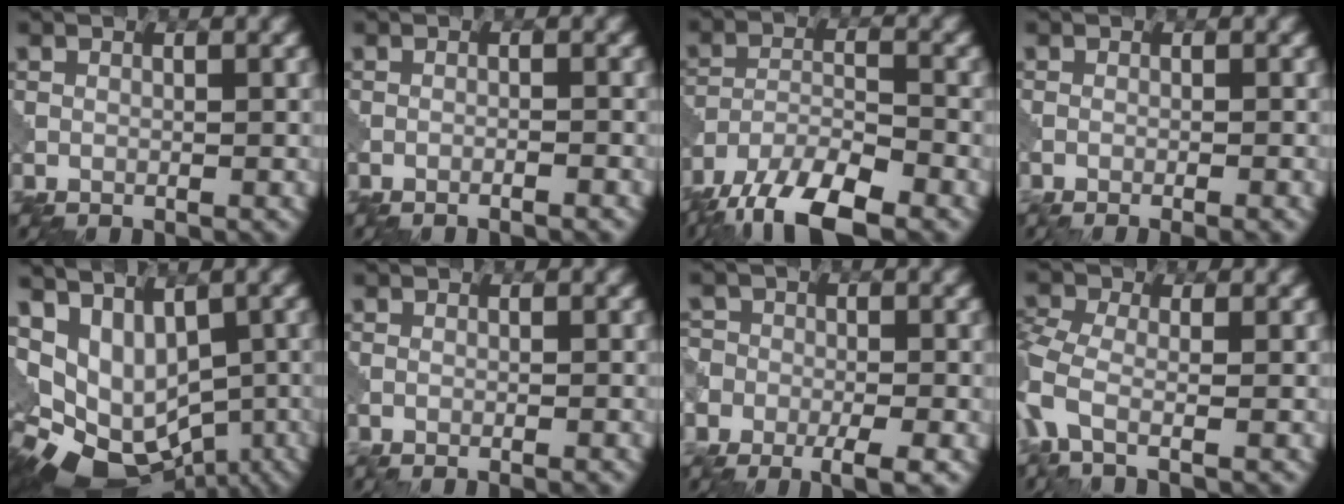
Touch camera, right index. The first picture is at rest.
{"total": 0.9, "force": [-0.8, 0.3, 0.2], "torque": [0.021, 0.000, -0.032]}
{"total": 9.1, "force": [-7.7, 2.4, 4.2], "torque": [-0.085, -0.010, -0.140]}
{"total": 2.5, "force": [-0.8, 1.2, 2.1], "torque": [-0.003, 0.004, -0.025]}
{"total": 9.1, "force": [-2.3, 6.6, 5.8], "torque": [-0.099, 0.000, 0.008]}
{"total": 1.5, "force": [-0.3, 0.9, 1.2], "torque": [0.011, 0.005, -0.024]}
{"total": 4.7, "force": [-3.4, 2.6, 2.0], "torque": [-0.032, -0.015, -0.048]}
{"total": 3.8, "force": [-1.6, 1.3, 3.1], "torque": [-0.074, -0.013, -0.040]}